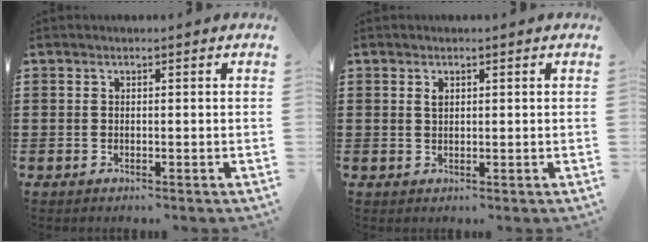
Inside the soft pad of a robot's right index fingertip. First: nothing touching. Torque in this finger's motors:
{"motor_torque": [0.01, 0.00, 0.00, 0.03]}